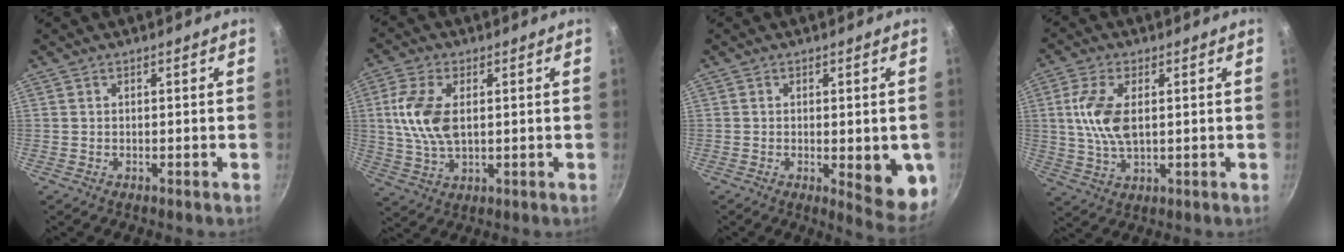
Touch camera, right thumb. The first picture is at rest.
{"total": 10.2, "force": [1.5, 5.6, 8.3], "torque": [-0.168, -0.001, 0.030]}
{"total": 9.7, "force": [-1.6, 3.2, 9.0], "torque": [-0.091, -0.010, -0.014]}
{"total": 9.2, "force": [1.4, 4.6, 7.8], "torque": [-0.155, 0.000, 0.027]}